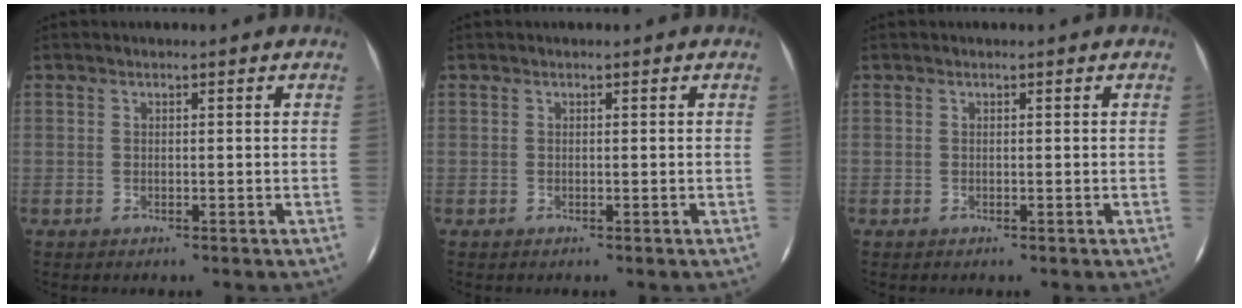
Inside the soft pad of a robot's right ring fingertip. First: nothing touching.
{"total": 0.0}
{"total": 0.0}